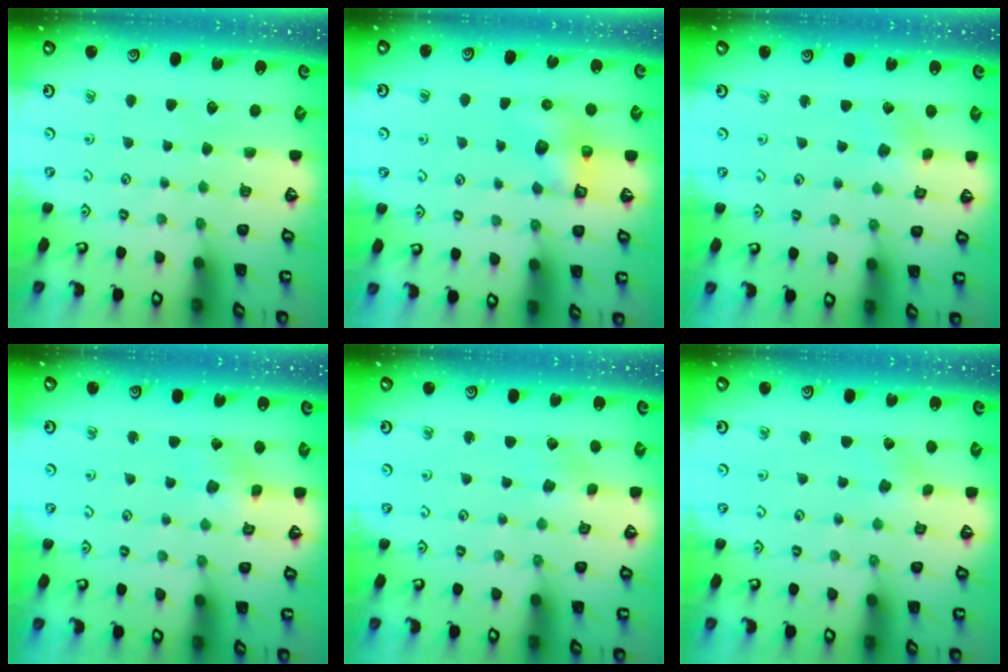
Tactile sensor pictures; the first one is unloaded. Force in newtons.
{"total": 6.5, "press": 6.5, "slide": 0.1}
{"total": 2.2, "press": 2.2, "slide": 0.2}
{"total": 2.7, "press": 2.7, "slide": 0.3}
{"total": 1.4, "press": 1.4, "slide": 0.2}
{"total": 0.5, "press": 0.5, "slide": 0.0}